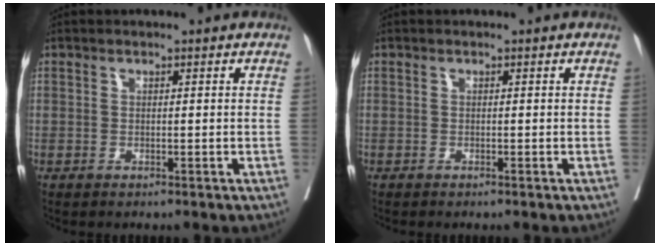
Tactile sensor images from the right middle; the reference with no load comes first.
{"total": 0.0}